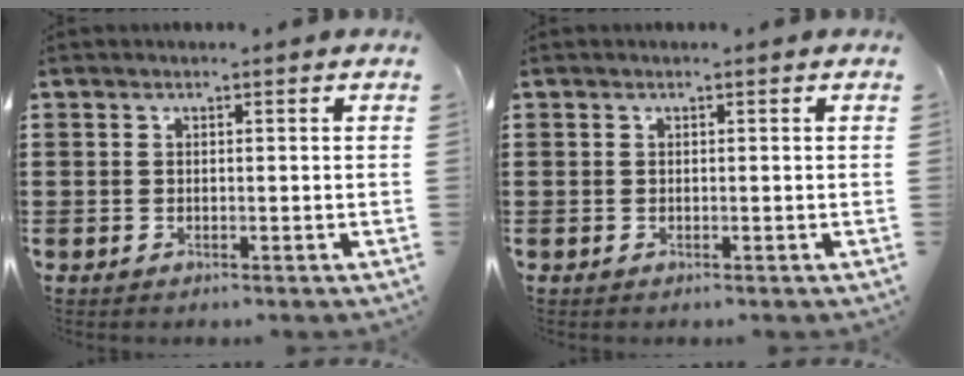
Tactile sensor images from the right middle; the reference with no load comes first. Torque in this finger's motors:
{"motor_torque": [-0.10, 0.10, 0.00, 0.00]}